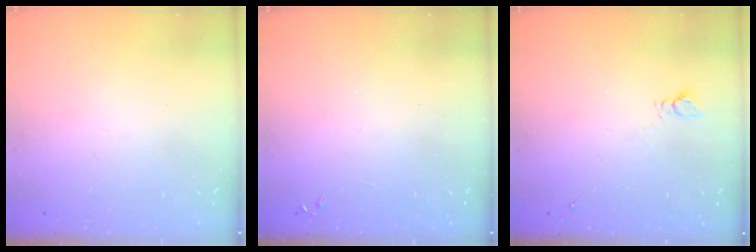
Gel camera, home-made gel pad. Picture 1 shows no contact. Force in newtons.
{"total": 0.0}
{"total": 2.6, "press": 2.5, "slide": 0.4}